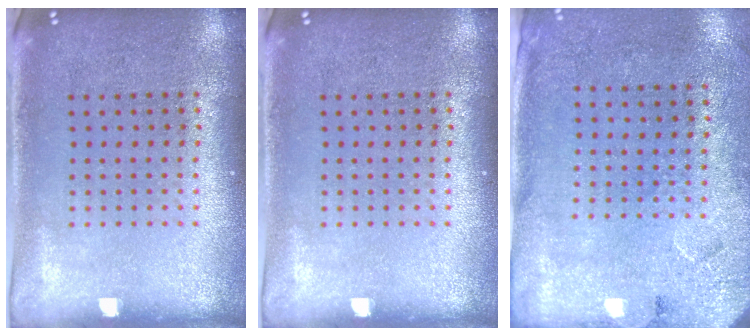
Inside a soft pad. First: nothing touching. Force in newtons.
{"total": 0.0}
{"total": 2.7, "press": 2.2, "slide": 1.6}